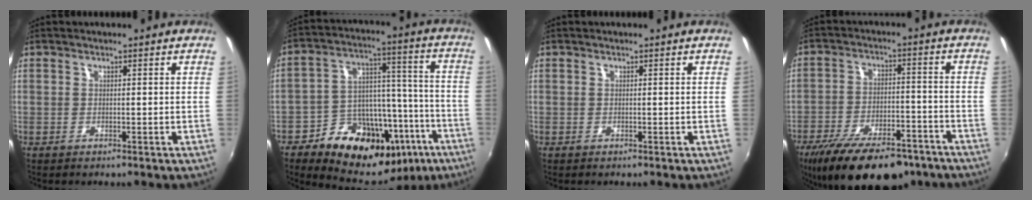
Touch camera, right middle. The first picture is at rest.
{"total": 22.7, "force": [-12.9, 14.2, 12.2], "torque": [-0.218, 0.036, -0.169]}
{"total": 0.0}
{"total": 21.3, "force": [-15.8, 8.5, 11.5], "torque": [-0.221, -0.024, -0.230]}